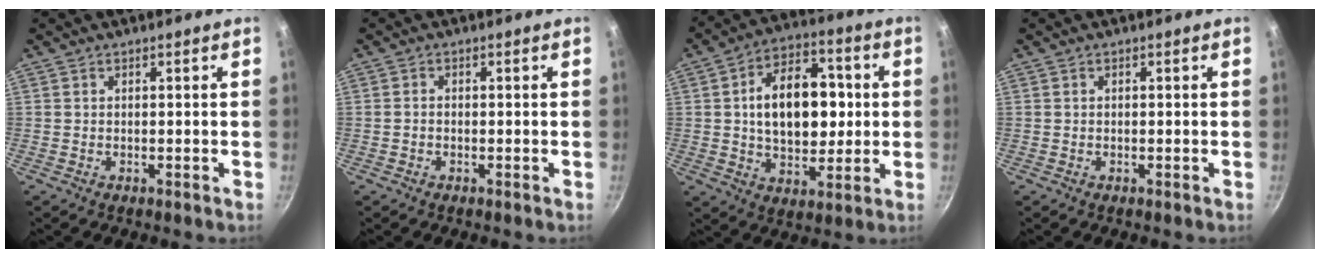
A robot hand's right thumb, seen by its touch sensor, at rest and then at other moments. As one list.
[{"total": 0.9, "force": [-0.4, 0.7, 0.5], "torque": [-0.007, 0.005, -0.008]}, {"total": 17.6, "force": [1.5, 11.4, 13.3], "torque": [-0.168, 0.018, 0.020]}, {"total": 0.0}]